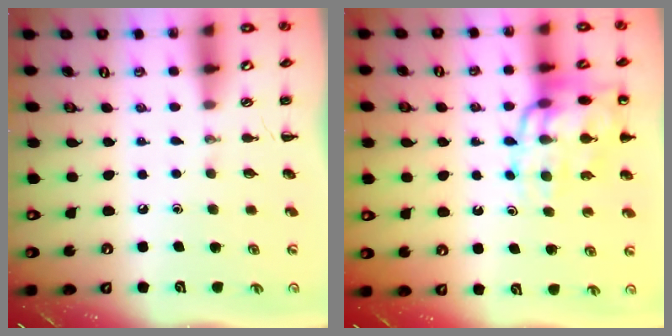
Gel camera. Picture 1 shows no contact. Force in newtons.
{"total": 15.2, "press": 15.0, "slide": 2.0}